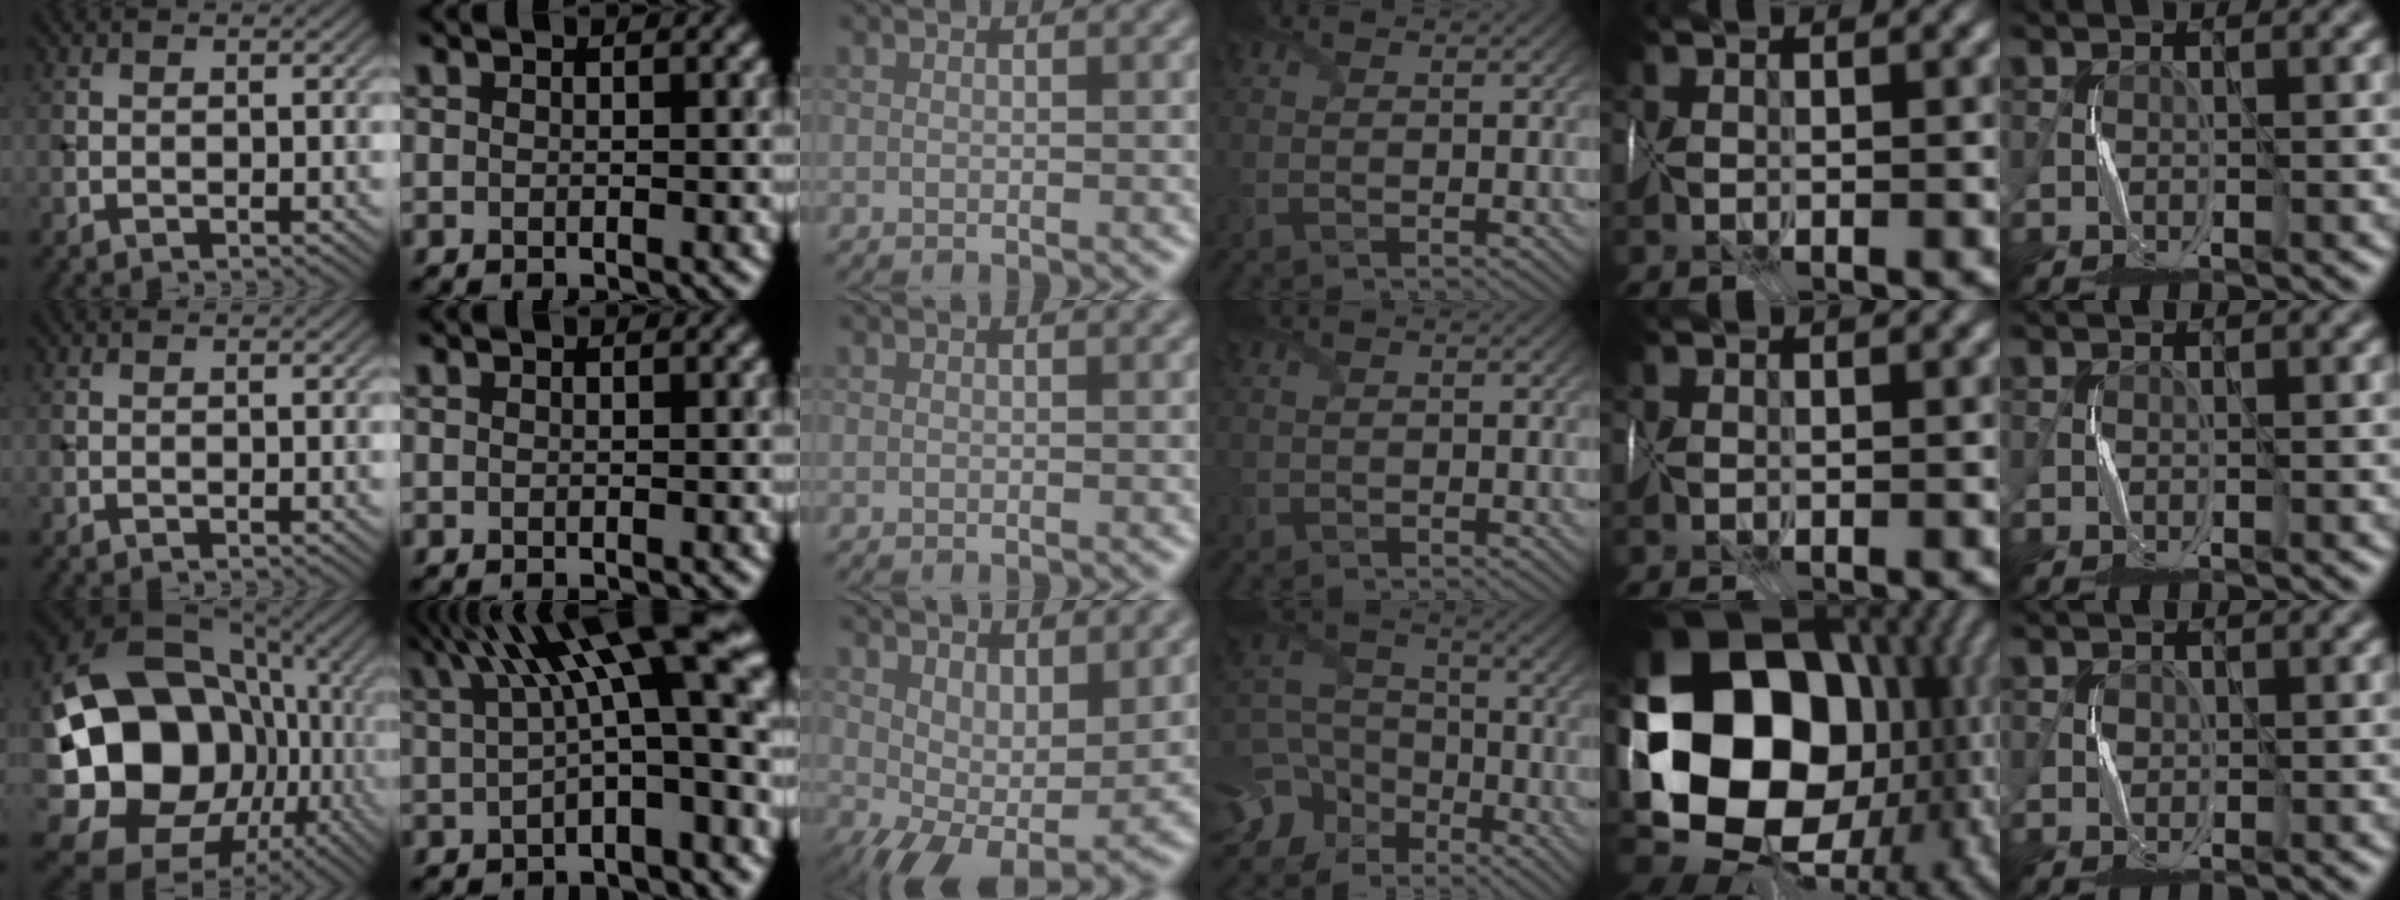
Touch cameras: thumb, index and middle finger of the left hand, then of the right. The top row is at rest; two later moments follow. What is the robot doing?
{"motion": "fold", "object": "map"}